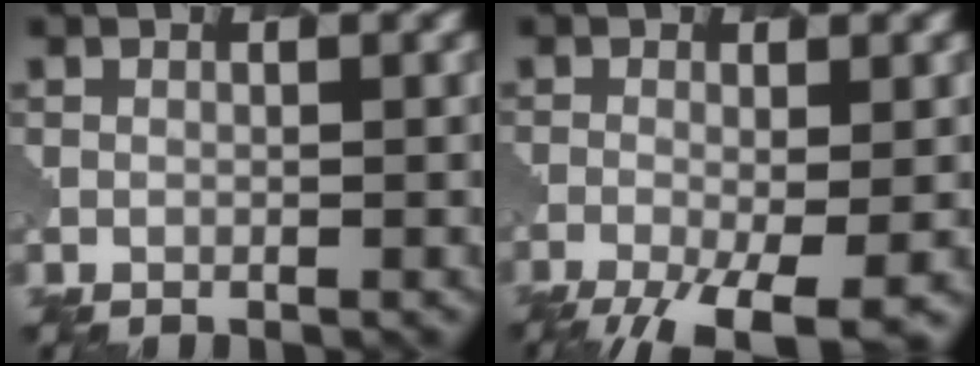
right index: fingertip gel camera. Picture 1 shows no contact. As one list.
[{"total": 7.2, "force": [-3.9, 2.1, 5.7], "torque": [-0.103, -0.024, -0.063]}]